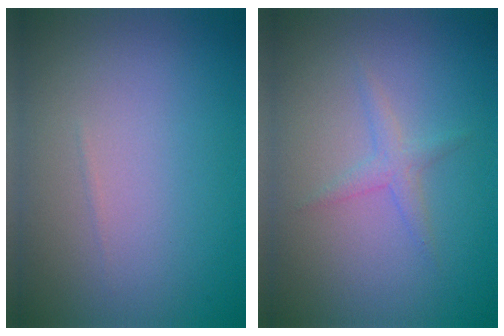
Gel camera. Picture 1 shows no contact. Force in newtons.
{"total": 1.3, "press": 1.3, "slide": 0.0}